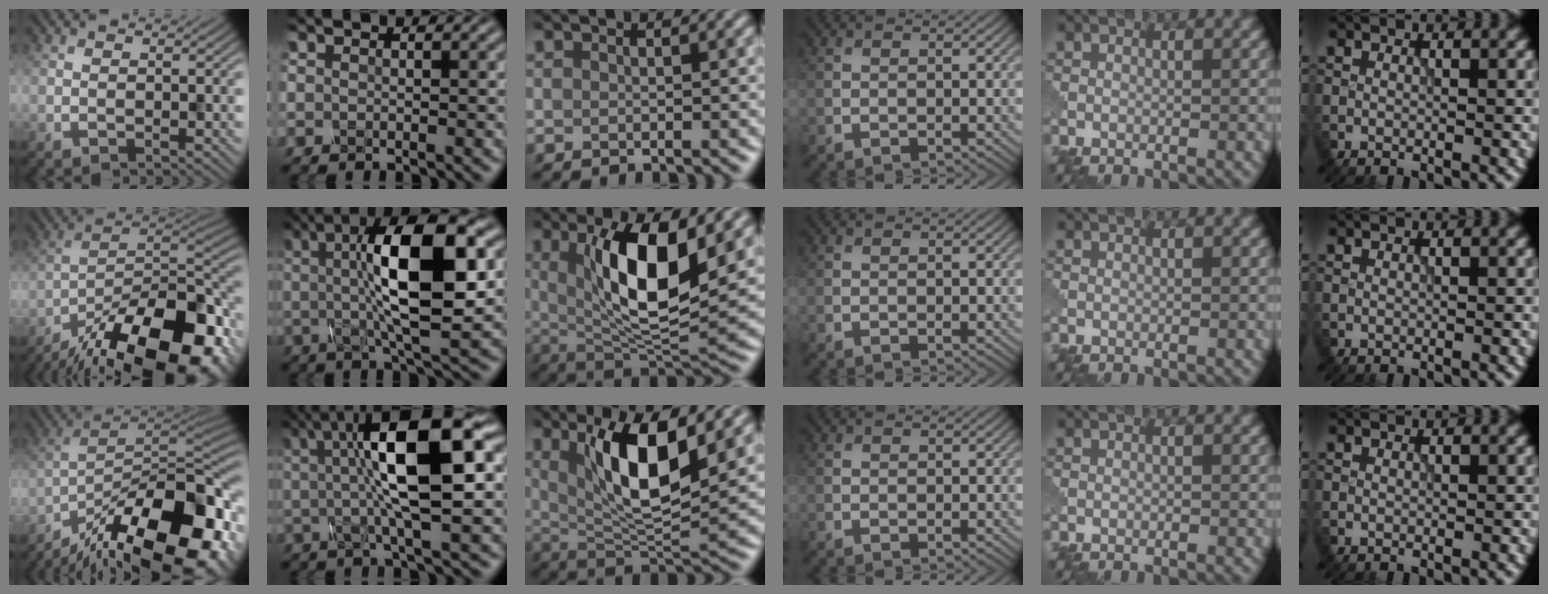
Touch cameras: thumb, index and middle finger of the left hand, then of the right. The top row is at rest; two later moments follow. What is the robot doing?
{"motion": "assemble", "object": "glue stick"}